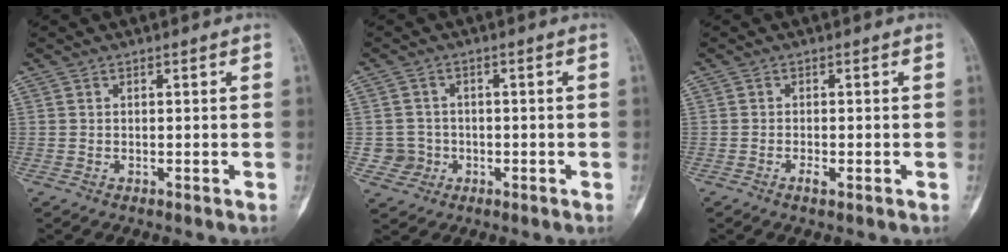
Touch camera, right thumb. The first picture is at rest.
{"total": 3.9, "force": [-0.7, 3.8, 0.1], "torque": [0.024, 0.011, -0.015]}
{"total": 1.6, "force": [-0.7, 0.5, 1.3], "torque": [-0.023, 0.000, -0.014]}